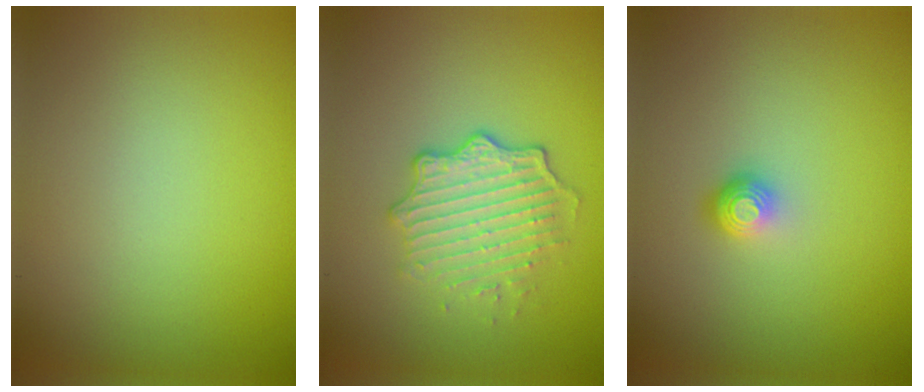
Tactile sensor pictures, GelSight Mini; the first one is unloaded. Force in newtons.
{"total": 4.9, "press": 3.3, "slide": 3.6}
{"total": 1.8, "press": 1.2, "slide": 1.3}